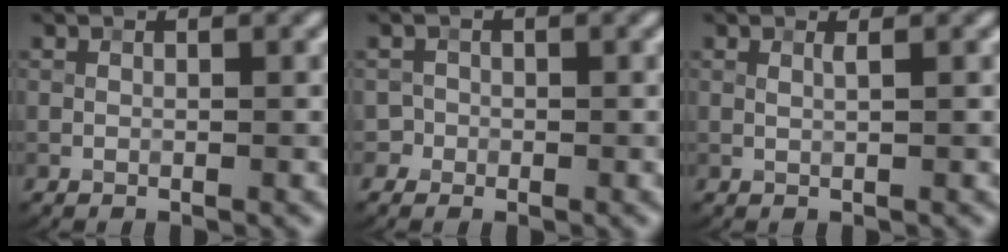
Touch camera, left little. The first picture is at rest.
{"total": 1.1, "force": [-0.6, 0.9, -0.3], "torque": [0.015, 0.008, -0.010]}
{"total": 0.6, "force": [0.3, 0.1, 0.5], "torque": [-0.007, -0.001, 0.004]}